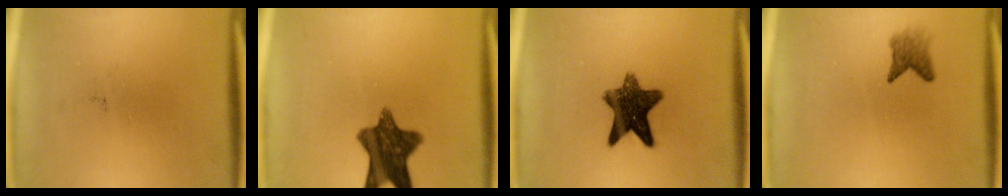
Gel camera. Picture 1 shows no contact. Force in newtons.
{"total": 10.7}
{"total": 10.7}
{"total": 2.4}